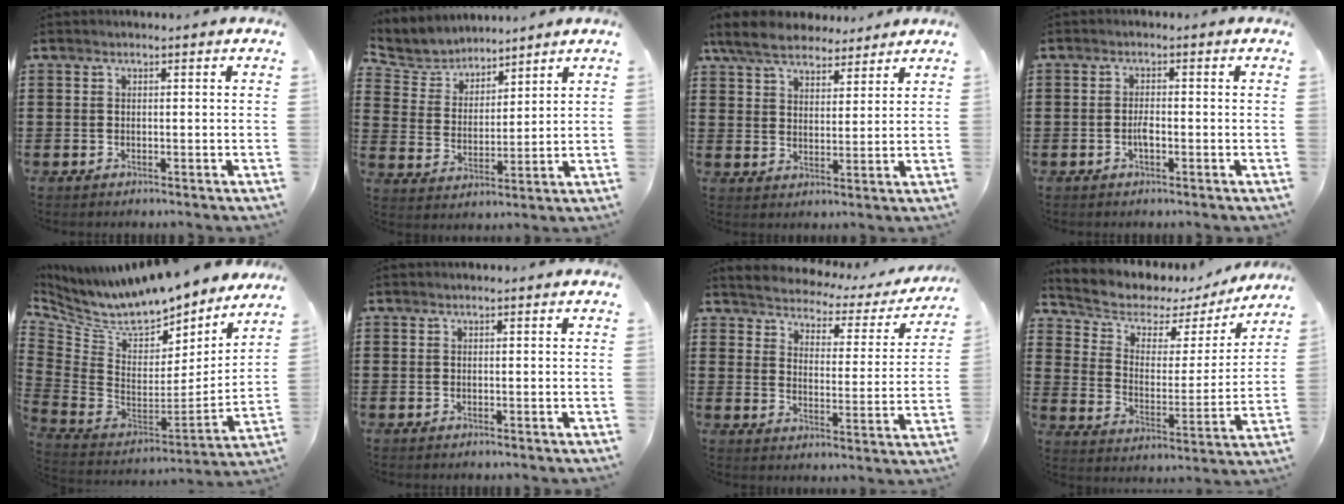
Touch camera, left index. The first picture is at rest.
{"total": 5.0, "force": [4.6, 1.7, -0.1], "torque": [-0.032, -0.024, 0.080]}
{"total": 6.8, "force": [5.9, 2.6, 2.2], "torque": [-0.068, -0.010, 0.109]}
{"total": 2.0, "force": [-0.6, 0.7, 1.8], "torque": [-0.043, -0.001, -0.013]}
{"total": 8.2, "force": [7.3, 2.3, 3.0], "torque": [-0.093, -0.073, 0.122]}
{"total": 0.0}
{"total": 2.7, "force": [2.7, 0.2, 0.1], "torque": [-0.024, -0.029, 0.037]}
{"total": 4.8, "force": [3.7, 2.9, 1.1], "torque": [-0.055, -0.025, 0.058]}